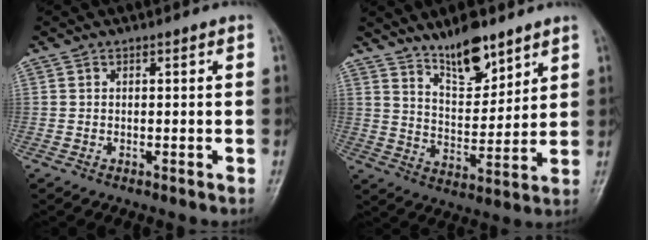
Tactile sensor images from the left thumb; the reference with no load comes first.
{"total": 10.4, "force": [7.9, 3.8, 5.7], "torque": [-0.071, -0.065, 0.144]}